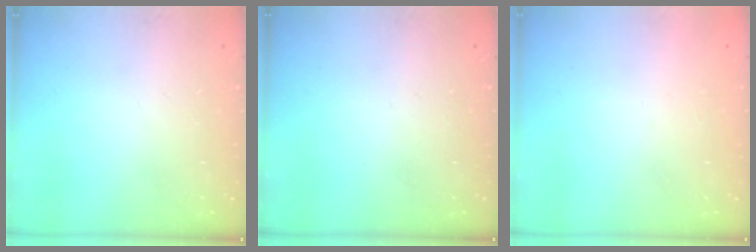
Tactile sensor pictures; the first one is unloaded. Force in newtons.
{"total": 0.0}
{"total": 1.6, "press": 1.6, "slide": 0.1}